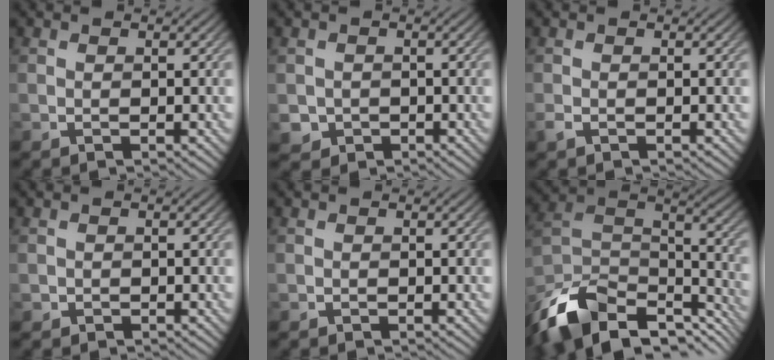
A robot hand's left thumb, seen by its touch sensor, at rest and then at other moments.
{"total": 2.3, "force": [-0.8, 2.2, 0.3], "torque": [-0.011, -0.011, -0.016]}
{"total": 1.0, "force": [-0.7, 0.4, 0.6], "torque": [-0.018, -0.005, -0.013]}
{"total": 0.7, "force": [-0.2, 0.6, 0.0], "torque": [0.000, -0.007, -0.005]}
{"total": 0.0}
{"total": 15.5, "force": [-10.4, 8.0, 8.3], "torque": [-0.213, -0.020, -0.173]}